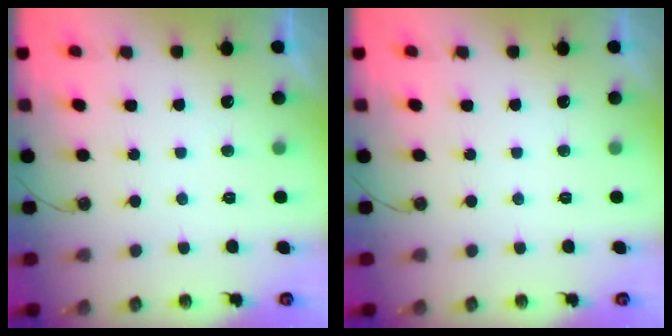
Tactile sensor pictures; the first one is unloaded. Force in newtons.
{"total": 0.0}